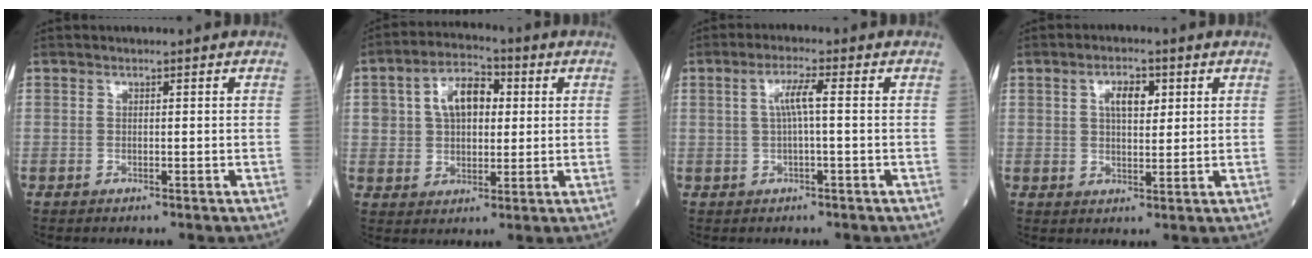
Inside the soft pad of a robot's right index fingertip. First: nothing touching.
{"total": 8.7, "force": [2.1, 5.4, 6.5], "torque": [-0.119, 0.030, 0.040]}
{"total": 3.7, "force": [0.4, 0.1, 3.7], "torque": [-0.073, 0.010, 0.008]}
{"total": 4.6, "force": [1.7, 2.1, 3.8], "torque": [-0.064, 0.007, 0.027]}